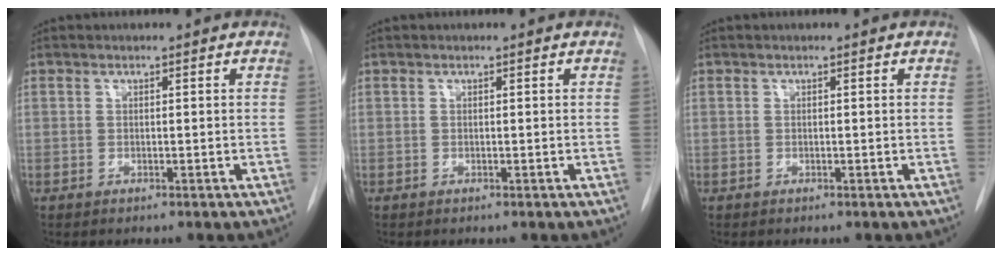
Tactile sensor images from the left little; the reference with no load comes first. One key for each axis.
{"total": 0.0}
{"total": 0.0}